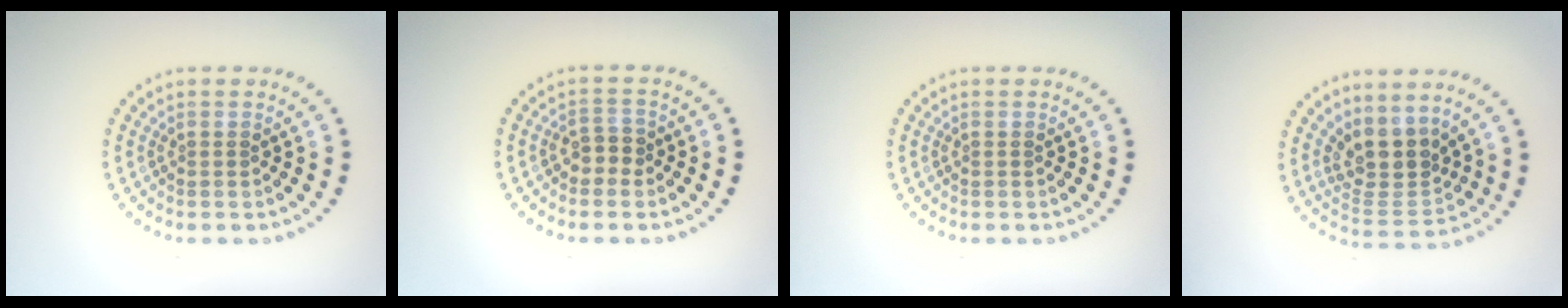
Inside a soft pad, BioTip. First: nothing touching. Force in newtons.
{"total": 1.8, "press": 1.7, "slide": 0.8}
{"total": 0.0}
{"total": 4.0, "press": 3.1, "slide": 2.5}